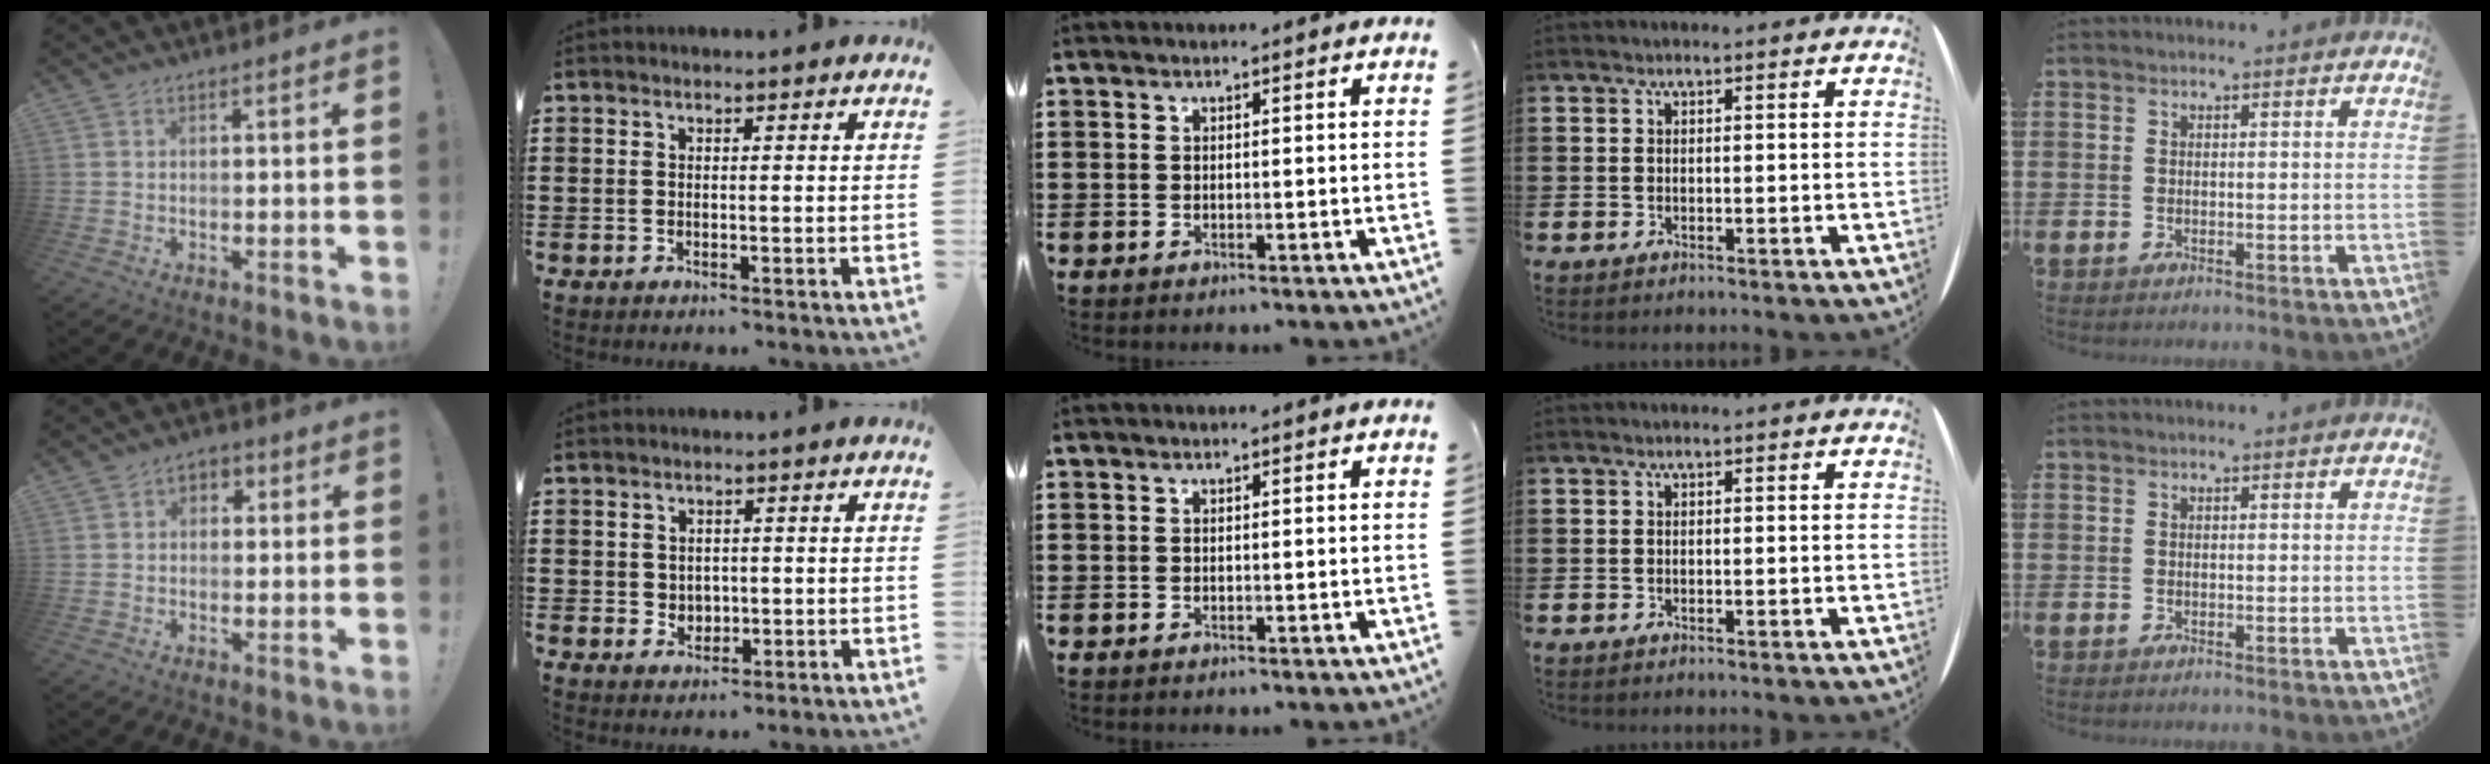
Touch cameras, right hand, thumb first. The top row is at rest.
{"thumb": {"total": 3.3, "force": [0.1, 2.9, 1.6], "torque": [-0.023, 0.008, 0.000]}, "index": {"total": 2.0, "force": [0.4, 1.8, 0.5], "torque": [-0.009, 0.006, 0.004]}}